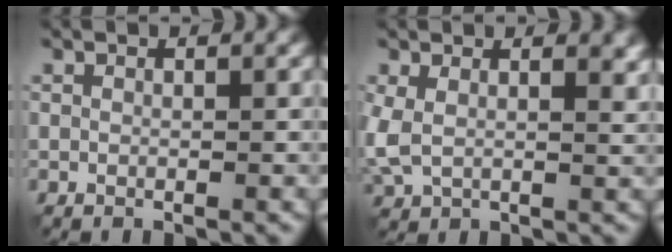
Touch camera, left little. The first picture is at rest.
{"total": 5.7, "force": [1.4, 3.5, 4.3], "torque": [-0.109, -0.013, 0.034]}